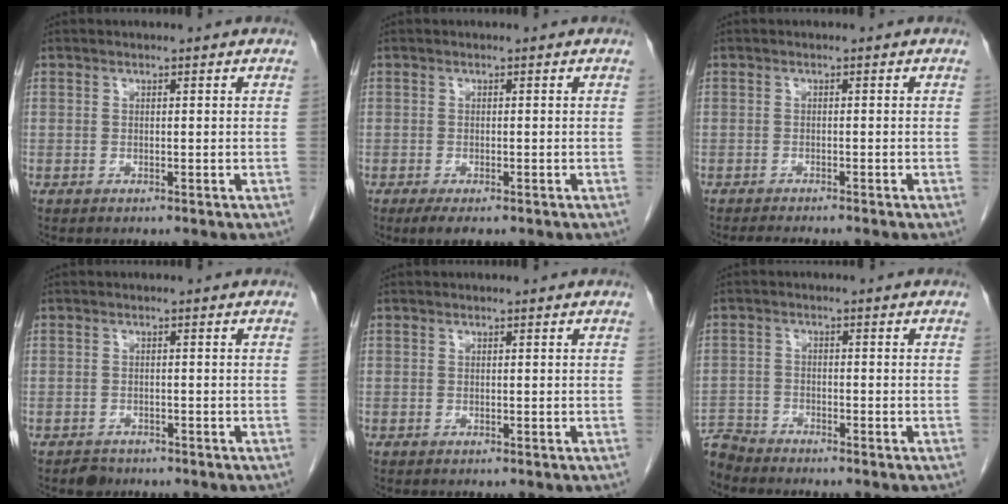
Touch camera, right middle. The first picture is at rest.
{"total": 3.3, "force": [-2.3, 1.0, 2.2], "torque": [-0.033, -0.006, -0.032]}
{"total": 3.7, "force": [-3.3, -0.2, 1.7], "torque": [-0.020, -0.007, -0.048]}
{"total": 1.9, "force": [-1.5, 1.1, 0.4], "torque": [-0.011, 0.002, -0.023]}
{"total": 0.0}
{"total": 4.7, "force": [-4.7, 0.5, -0.4], "torque": [0.014, -0.007, -0.090]}